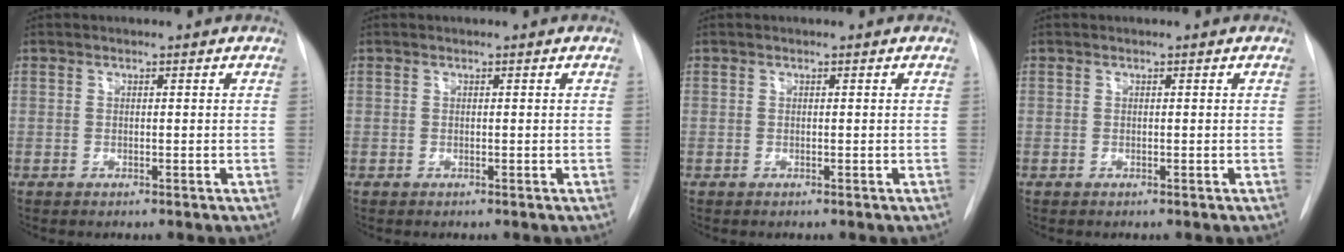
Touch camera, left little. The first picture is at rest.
{"total": 0.0}
{"total": 0.0}
{"total": 0.0}